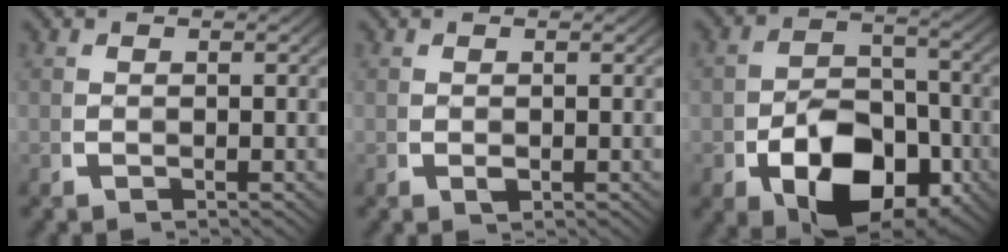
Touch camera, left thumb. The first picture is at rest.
{"total": 0.7, "force": [0.1, 0.6, 0.4], "torque": [-0.008, -0.004, 0.005]}
{"total": 12.0, "force": [-3.0, 8.2, 8.3], "torque": [-0.145, -0.053, -0.029]}